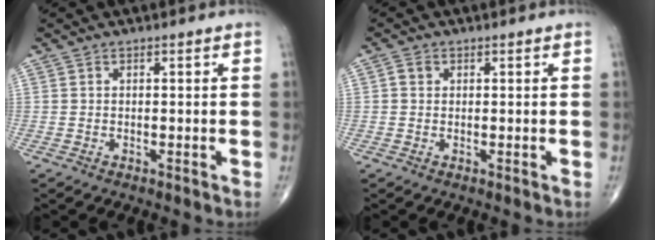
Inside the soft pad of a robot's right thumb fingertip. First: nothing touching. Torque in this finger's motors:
{"motor_torque": [-0.09, 0.02, 0.08, -0.05, 0.01]}